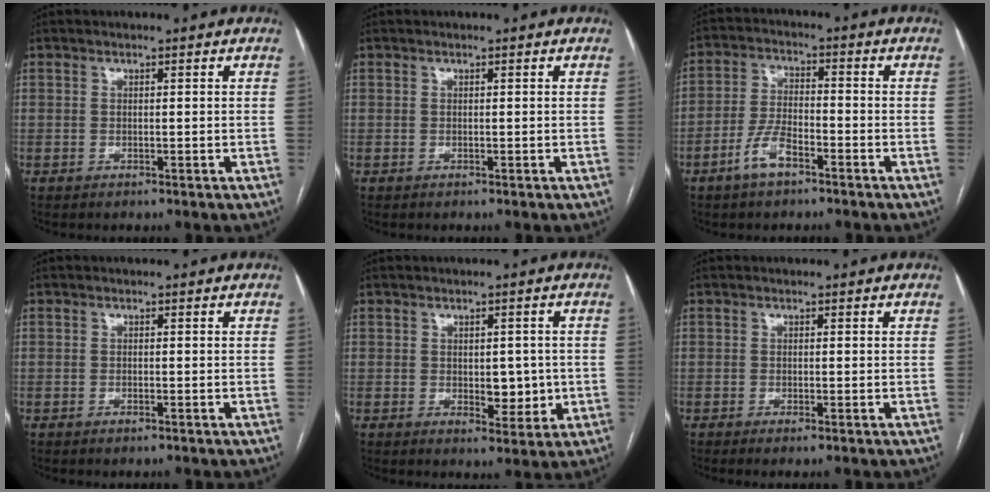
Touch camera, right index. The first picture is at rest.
{"total": 0.0}
{"total": 6.1, "force": [-3.7, 2.3, 4.2], "torque": [-0.092, 0.006, -0.070]}
{"total": 0.6, "force": [-0.5, 0.1, 0.4], "torque": [-0.008, -0.001, -0.005]}
{"total": 5.0, "force": [-0.3, 2.7, 4.2], "torque": [-0.049, -0.002, 0.004]}
{"total": 1.0, "force": [-0.6, -0.1, 0.8], "torque": [-0.016, -0.002, -0.010]}